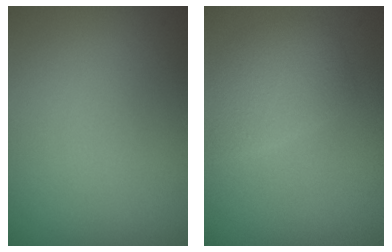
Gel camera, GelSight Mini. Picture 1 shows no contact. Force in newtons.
{"total": 3.0, "press": 3.0, "slide": 0.1}